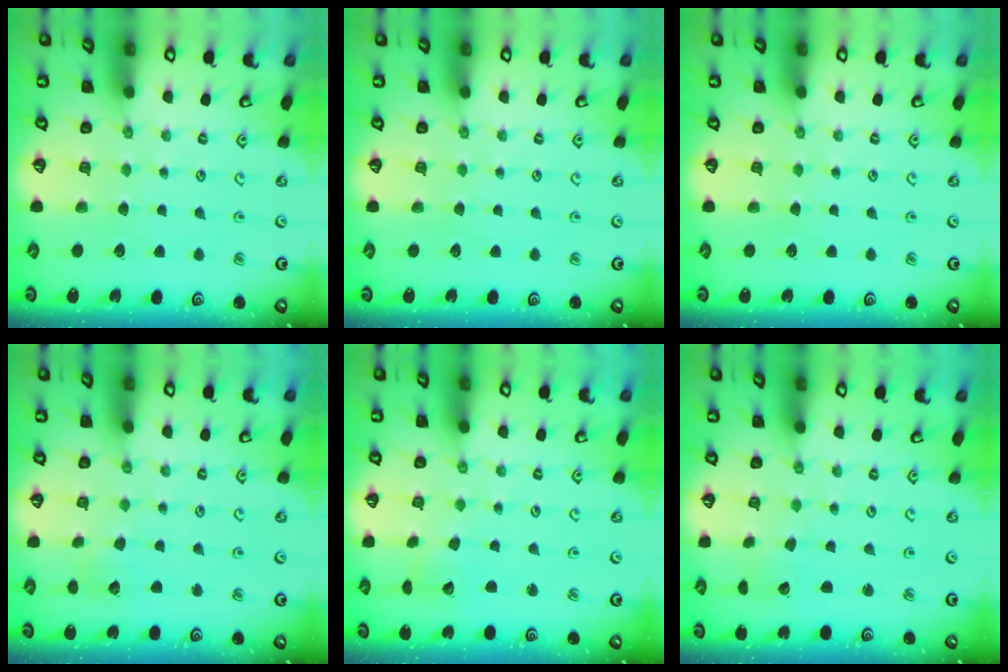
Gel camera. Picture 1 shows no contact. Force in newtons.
{"total": 0.0}
{"total": 0.0}
{"total": 5.2, "press": 5.2, "slide": 0.5}
{"total": 3.0, "press": 2.9, "slide": 0.4}
{"total": 1.6, "press": 1.6, "slide": 0.0}